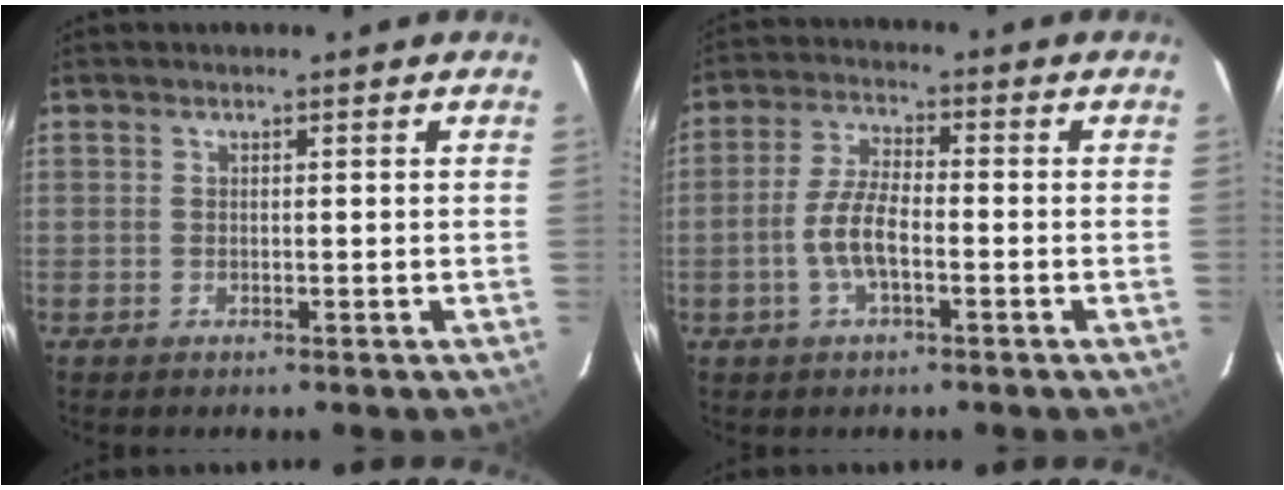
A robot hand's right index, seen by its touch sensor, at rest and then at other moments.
{"total": 6.8, "force": [-2.2, 2.3, 6.0], "torque": [-0.127, 0.005, -0.043]}